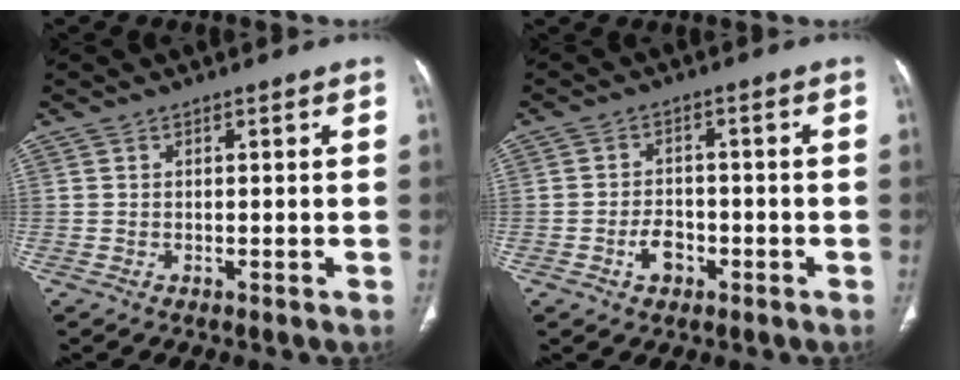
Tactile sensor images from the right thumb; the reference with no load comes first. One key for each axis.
{"total": 4.1, "fx": -1.8, "fy": 3.0, "fz": 2.2, "tx": -0.021, "ty": 0.019, "tz": -0.031}